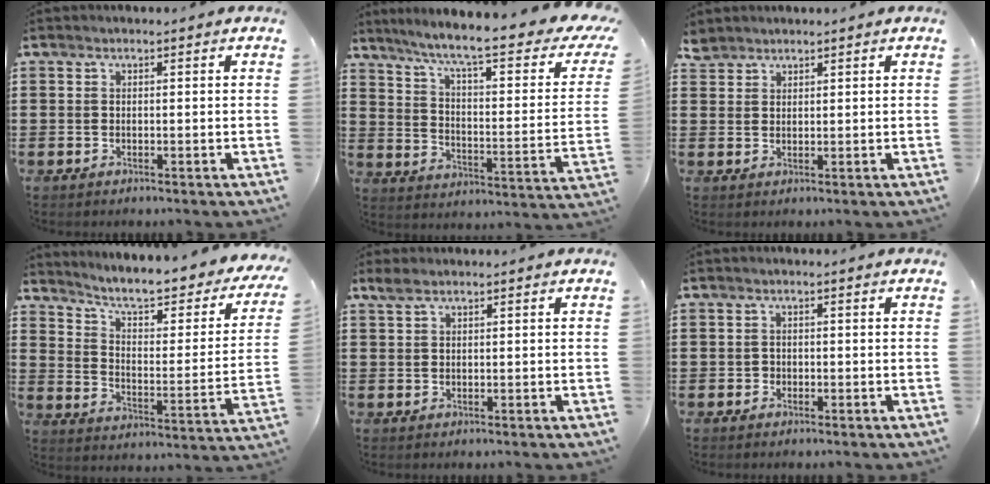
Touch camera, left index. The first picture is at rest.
{"total": 8.9, "force": [6.4, 0.1, 6.2], "torque": [-0.132, -0.048, 0.095]}
{"total": 2.3, "force": [2.1, 0.9, 0.2], "torque": [-0.010, 0.003, 0.043]}
{"total": 5.9, "force": [4.7, 0.7, 3.4], "torque": [-0.081, -0.046, 0.071]}
{"total": 1.5, "force": [0.7, 0.5, 1.2], "torque": [-0.025, 0.003, 0.012]}
{"total": 0.8, "force": [-0.3, 0.7, 0.0], "torque": [-0.002, 0.004, -0.008]}